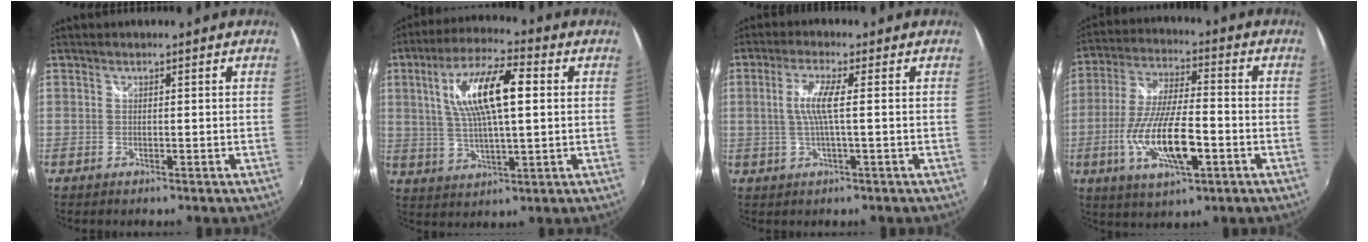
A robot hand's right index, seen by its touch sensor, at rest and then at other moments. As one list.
[{"total": 13.7, "force": [3.0, 4.0, 12.7], "torque": [-0.238, 0.015, 0.056]}, {"total": 5.0, "force": [0.1, -0.1, 5.0], "torque": [-0.104, -0.001, 0.005]}, {"total": 14.9, "force": [-4.6, 4.4, 13.5], "torque": [-0.276, -0.013, -0.082]}]